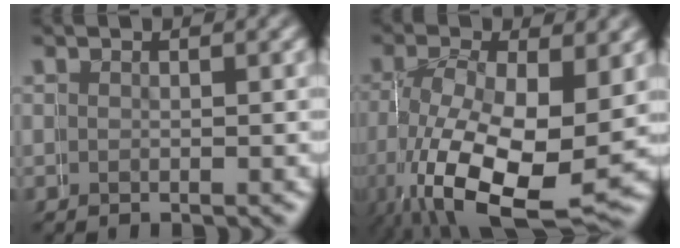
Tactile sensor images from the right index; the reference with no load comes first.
{"total": 9.4, "force": [-1.7, 5.5, 7.4], "torque": [-0.157, -0.056, 0.007]}